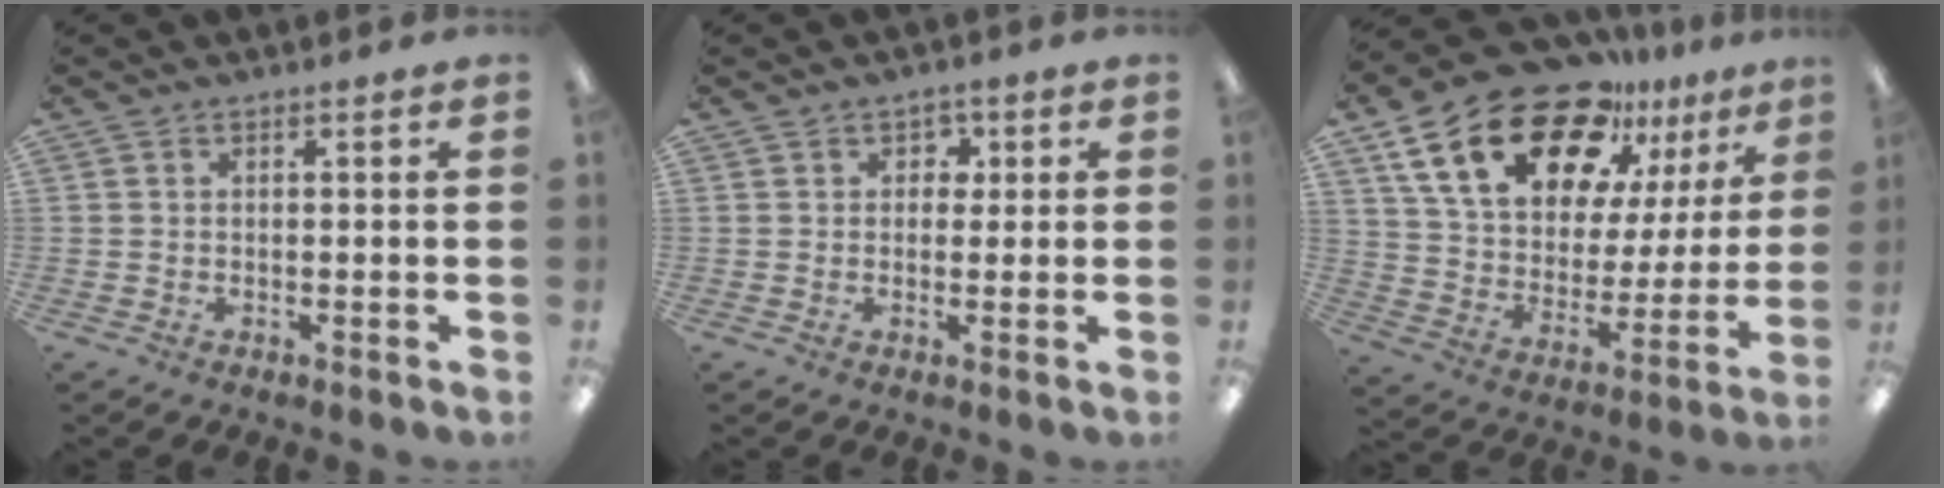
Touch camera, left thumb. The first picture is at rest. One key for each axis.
{"total": 2.7, "fx": 0.7, "fy": 2.4, "fz": 0.9, "tx": -0.007, "ty": 0.002, "tz": 0.008}
{"total": 23.3, "fx": 14.8, "fy": 12.1, "fz": 13.3, "tx": -0.229, "ty": -0.084, "tz": 0.266}